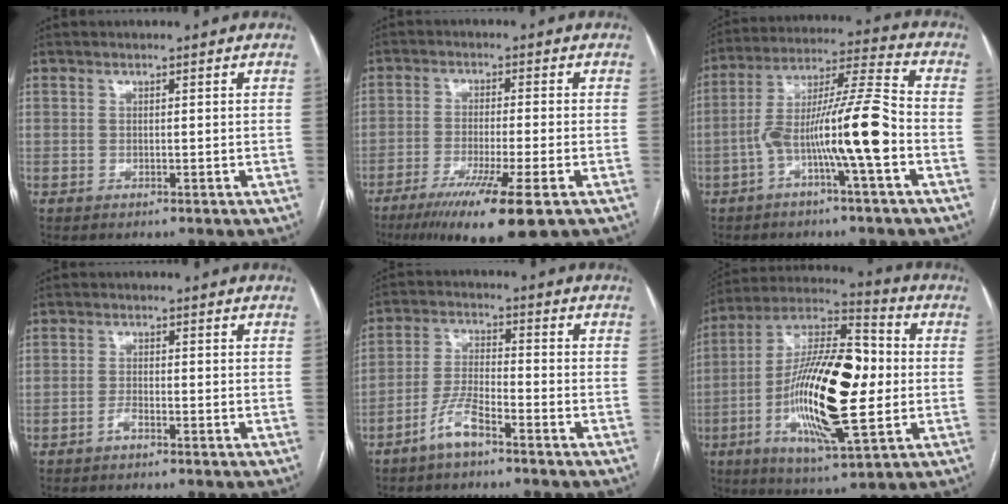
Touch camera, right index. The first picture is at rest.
{"total": 11.5, "force": [-6.8, 0.2, 9.3], "torque": [-0.158, -0.032, -0.110]}
{"total": 13.0, "force": [-4.1, 0.0, 12.4], "torque": [-0.227, 0.024, -0.074]}
{"total": 1.4, "force": [-1.0, 0.3, 0.8], "torque": [-0.015, 0.001, -0.020]}
{"total": 5.9, "force": [-4.2, 1.1, 4.1], "torque": [-0.091, 0.002, -0.082]}
{"total": 22.0, "force": [-2.0, 5.5, 21.2], "torque": [-0.408, 0.010, -0.036]}